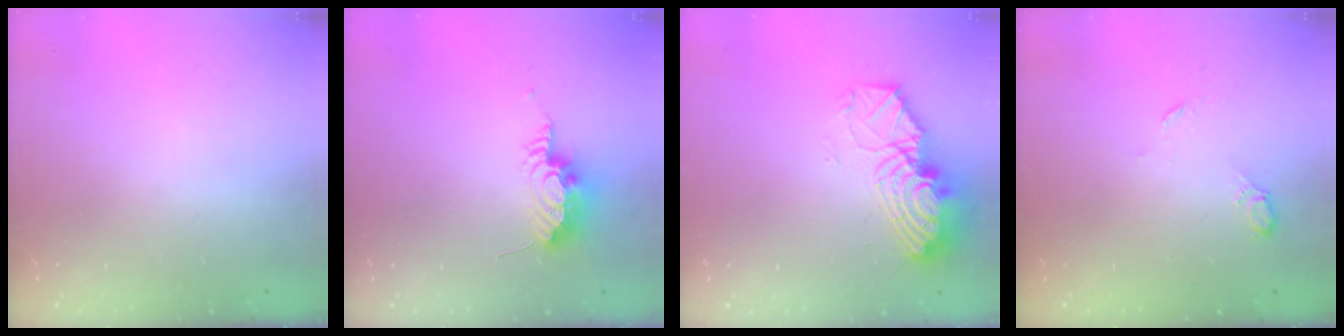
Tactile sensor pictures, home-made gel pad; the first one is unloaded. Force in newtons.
{"total": 8.6, "press": 8.3, "slide": 2.5}
{"total": 15.1, "press": 15.0, "slide": 1.5}
{"total": 4.9, "press": 4.9, "slide": 0.5}